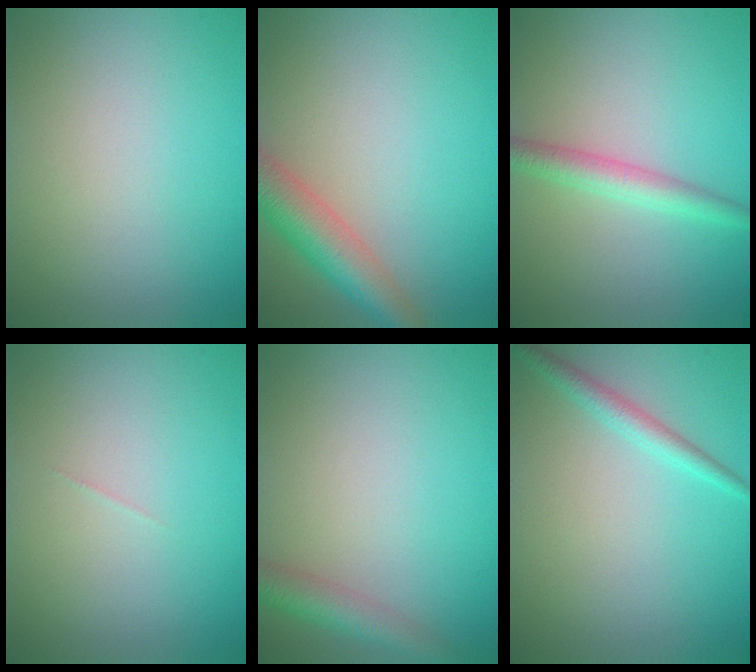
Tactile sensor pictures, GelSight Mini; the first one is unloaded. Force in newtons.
{"total": 4.9, "press": 4.9, "slide": 0.2}
{"total": 2.5, "press": 2.5, "slide": 0.1}
{"total": 0.0}
{"total": 3.0, "press": 3.0, "slide": 0.1}
{"total": 1.8, "press": 1.8, "slide": 0.1}